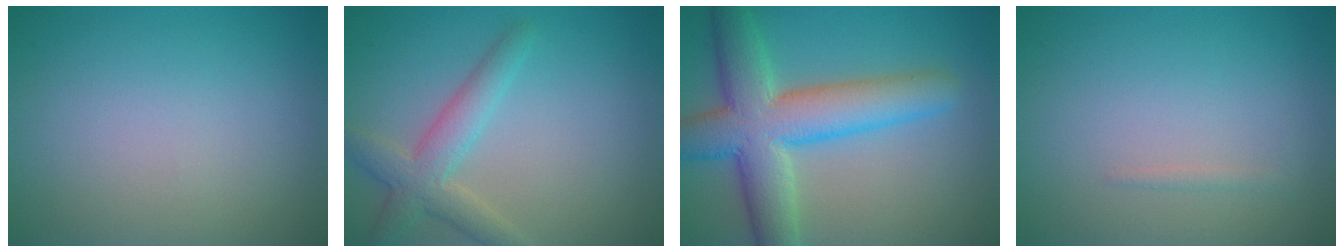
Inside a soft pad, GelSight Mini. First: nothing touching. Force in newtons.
{"total": 3.8, "press": 3.8, "slide": 0.3}
{"total": 8.9, "press": 8.9, "slide": 0.4}
{"total": 0.6, "press": 0.6, "slide": 0.0}